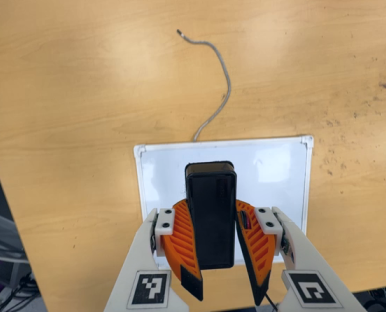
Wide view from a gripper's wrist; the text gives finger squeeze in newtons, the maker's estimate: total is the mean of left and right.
{"total": 11.3, "left": 10.3, "right": 12.4}